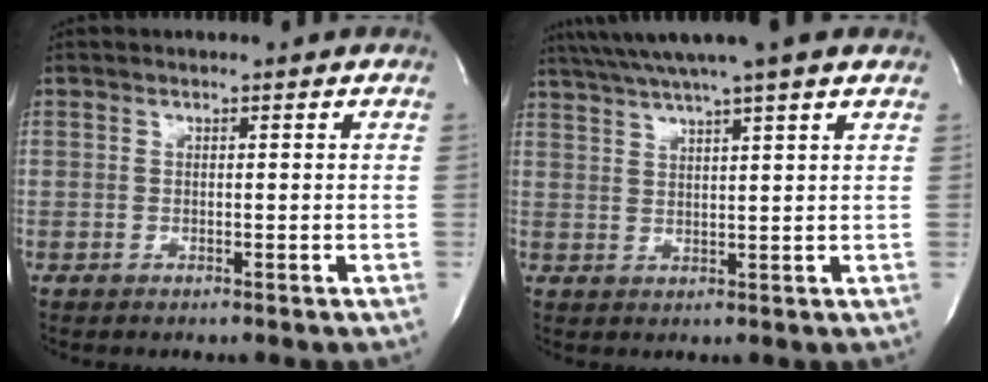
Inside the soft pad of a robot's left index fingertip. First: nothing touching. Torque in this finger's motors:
{"motor_torque": [1.04, -1.09, 0.44, 0.21]}